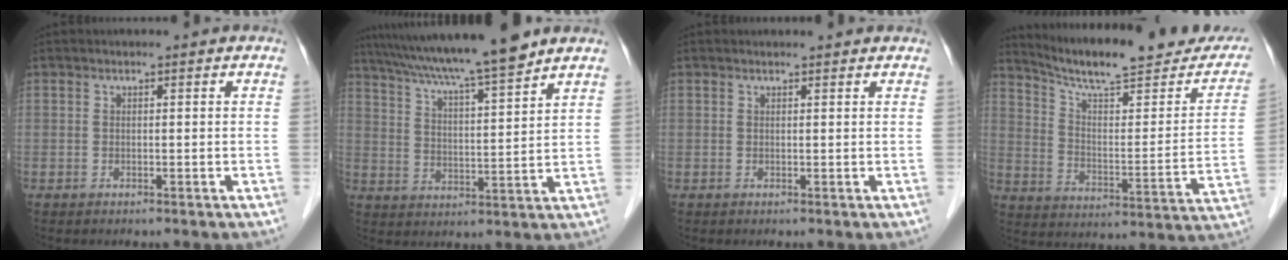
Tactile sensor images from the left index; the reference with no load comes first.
{"total": 15.0, "force": [12.6, -0.7, 8.0], "torque": [-0.140, 0.009, 0.199]}
{"total": 2.6, "force": [2.5, 0.4, 0.6], "torque": [-0.013, 0.011, 0.023]}
{"total": 21.8, "force": [19.2, 3.1, 9.7], "torque": [-0.139, -0.041, 0.265]}